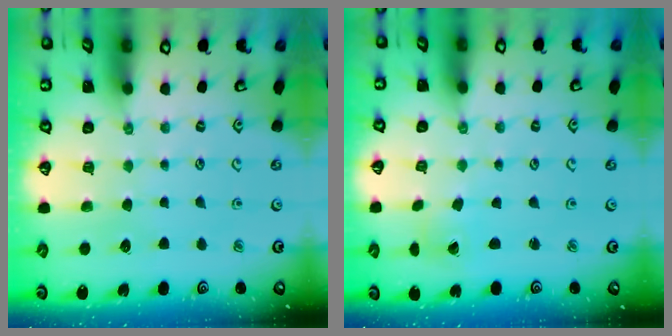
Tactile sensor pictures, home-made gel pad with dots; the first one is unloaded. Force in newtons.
{"total": 0.7, "press": 0.7, "slide": 0.1}